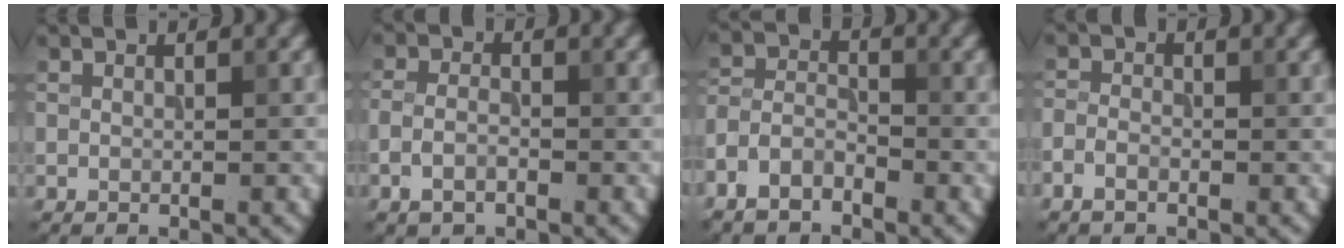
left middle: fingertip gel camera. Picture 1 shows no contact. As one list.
[{"total": 2.2, "force": [-1.0, 1.3, 1.6], "torque": [-0.035, 0.000, -0.023]}, {"total": 3.7, "force": [-2.7, 1.8, 1.8], "torque": [-0.034, 0.003, -0.063]}, {"total": 1.6, "force": [-1.1, 0.8, 0.9], "torque": [-0.020, 0.001, -0.028]}]